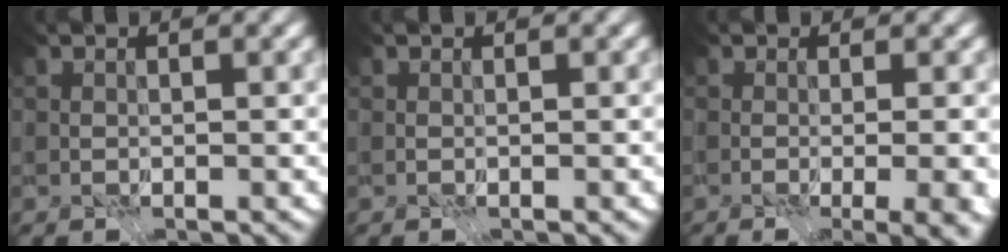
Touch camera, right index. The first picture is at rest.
{"total": 0.0}
{"total": 7.3, "force": [-1.9, 3.1, 6.4], "torque": [-0.060, -0.017, 0.007]}